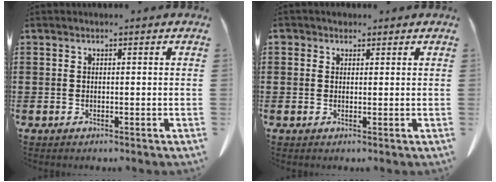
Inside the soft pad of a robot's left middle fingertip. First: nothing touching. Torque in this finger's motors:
{"motor_torque": [0.00, 0.00, 0.06, 0.01]}